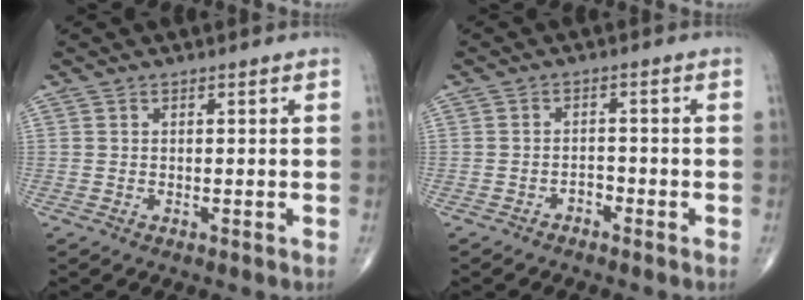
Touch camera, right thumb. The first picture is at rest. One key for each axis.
{"total": 1.7, "fx": -1.4, "fy": 0.9, "fz": 0.6, "tx": -0.003, "ty": 0.010, "tz": -0.026}